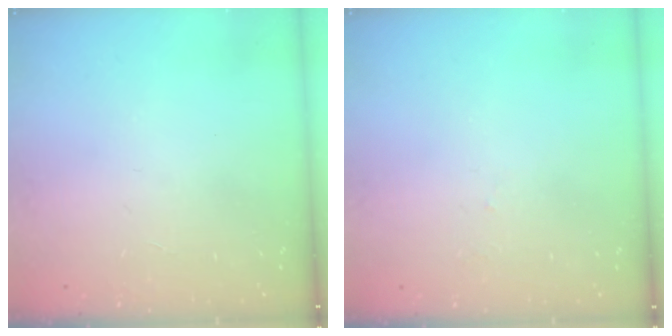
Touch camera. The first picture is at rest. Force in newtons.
{"total": 2.7, "press": 2.7, "slide": 0.4}